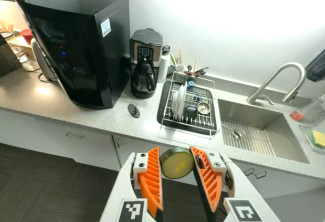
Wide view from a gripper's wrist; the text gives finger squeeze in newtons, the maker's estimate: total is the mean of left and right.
{"total": 9.4, "left": 9.6, "right": 9.1}